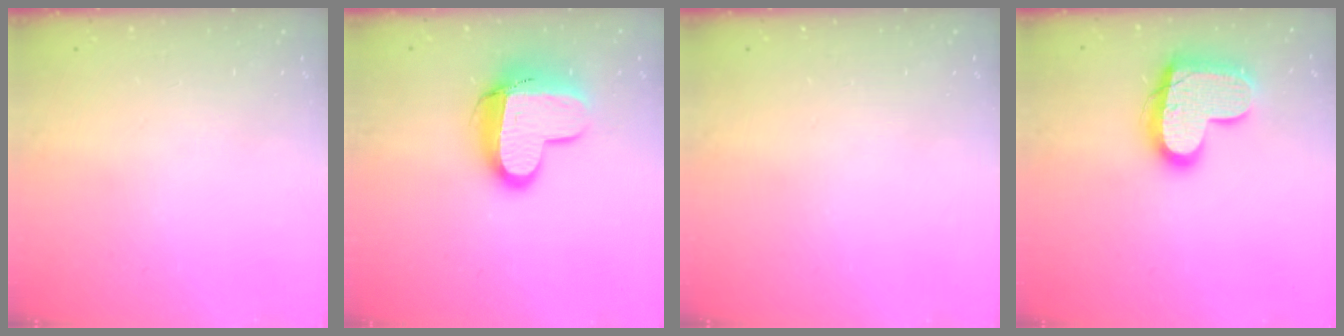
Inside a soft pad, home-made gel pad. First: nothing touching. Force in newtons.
{"total": 13.0, "press": 13.0, "slide": 1.2}
{"total": 0.0}
{"total": 17.3, "press": 17.3, "slide": 1.2}